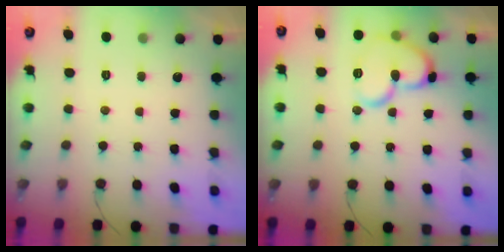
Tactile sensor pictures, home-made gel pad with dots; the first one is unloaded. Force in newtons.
{"total": 15.4, "press": 15.3, "slide": 1.4}